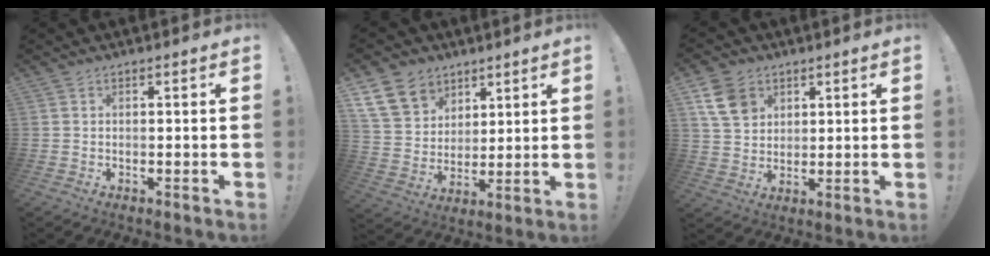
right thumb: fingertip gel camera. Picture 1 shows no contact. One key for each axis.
{"total": 13.2, "fx": 7.6, "fy": 9.9, "fz": 4.4, "tx": -0.074, "ty": -0.043, "tz": 0.156}
{"total": 10.8, "fx": 5.1, "fy": 8.2, "fz": 4.7, "tx": -0.070, "ty": -0.015, "tz": 0.104}